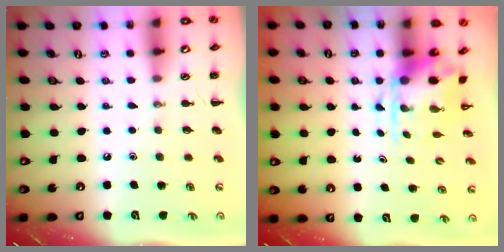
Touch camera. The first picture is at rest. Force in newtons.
{"total": 3.7, "press": 3.6, "slide": 0.9}